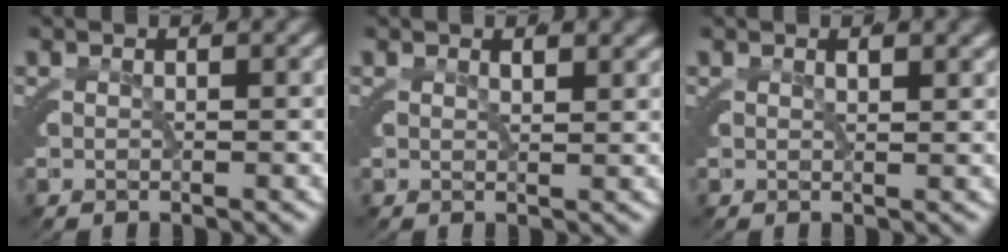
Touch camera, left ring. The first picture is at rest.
{"total": 1.1, "force": [0.6, -0.8, 0.2], "torque": [0.002, 0.002, 0.011]}
{"total": 1.0, "force": [0.5, -0.7, 0.3], "torque": [0.003, 0.006, 0.007]}